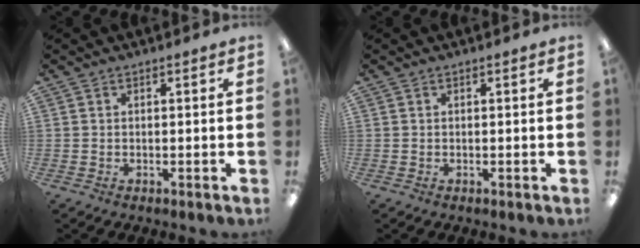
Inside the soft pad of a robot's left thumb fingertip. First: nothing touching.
{"total": 0.0}